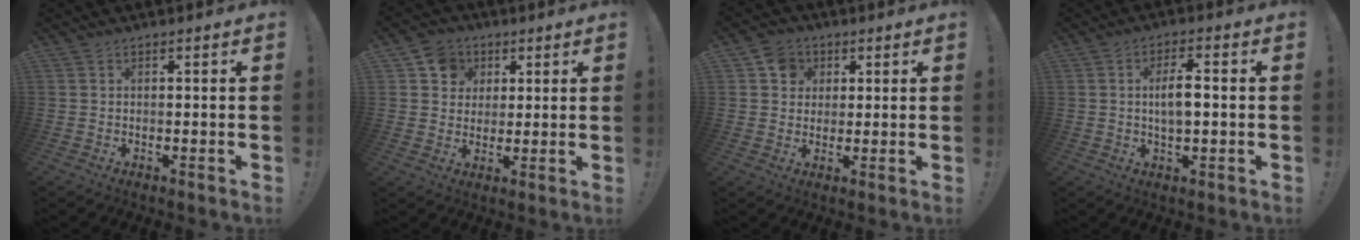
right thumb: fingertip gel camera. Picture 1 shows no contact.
{"total": 8.2, "force": [3.1, 7.3, 1.9], "torque": [-0.025, -0.019, 0.062]}
{"total": 7.1, "force": [2.3, 6.4, 2.0], "torque": [-0.027, -0.006, 0.046]}
{"total": 6.1, "force": [0.1, 2.4, 5.6], "torque": [-0.098, 0.003, -0.003]}